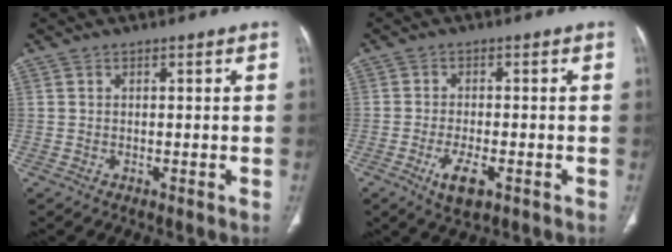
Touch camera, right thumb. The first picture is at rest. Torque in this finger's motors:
{"motor_torque": [-0.20, 0.17, 0.26, 0.41, 0.11]}